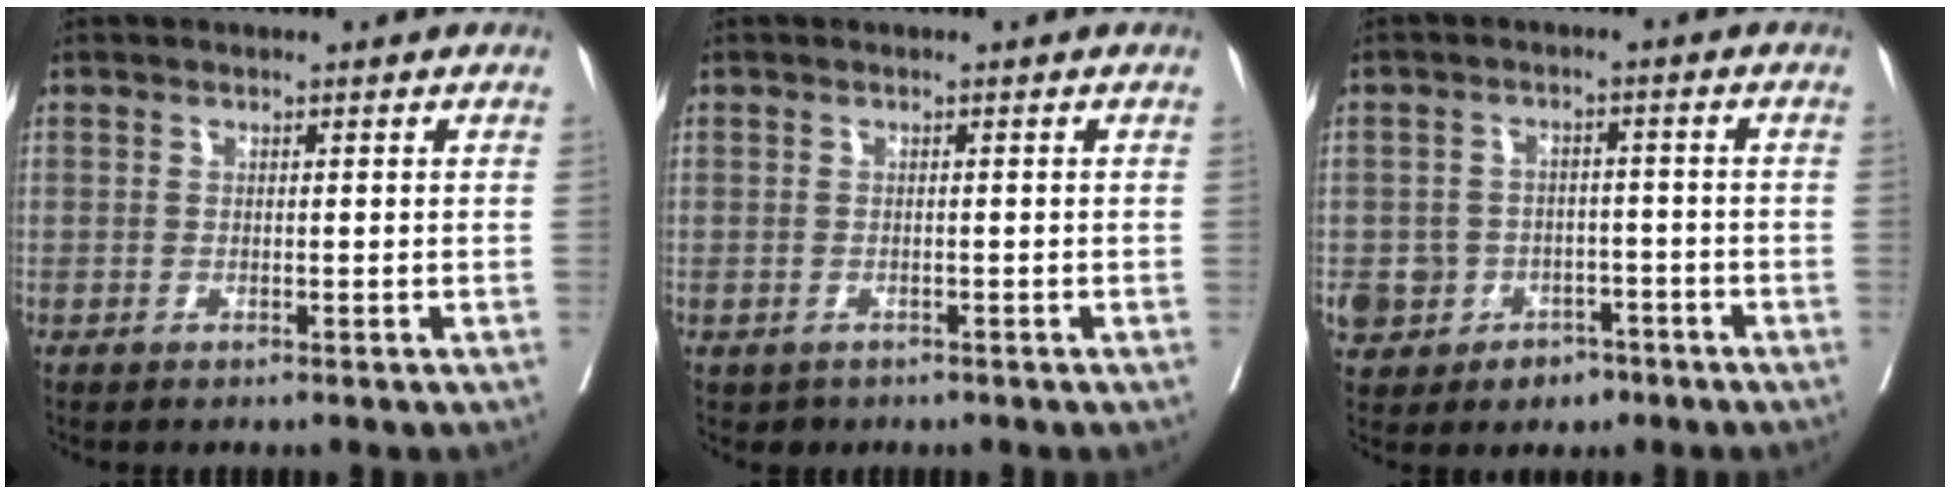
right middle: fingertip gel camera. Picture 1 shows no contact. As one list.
[{"total": 1.0, "force": [-0.6, 0.8, 0.2], "torque": [-0.006, 0.000, -0.004]}, {"total": 7.4, "force": [-3.5, 6.3, 1.5], "torque": [-0.025, 0.017, -0.042]}]